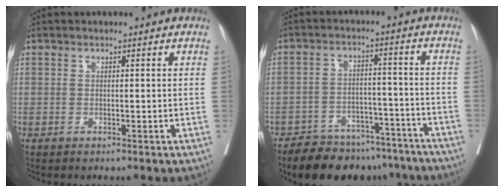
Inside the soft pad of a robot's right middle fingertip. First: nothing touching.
{"total": 15.0, "force": [-12.8, 6.1, 4.8], "torque": [-0.063, 0.015, -0.175]}